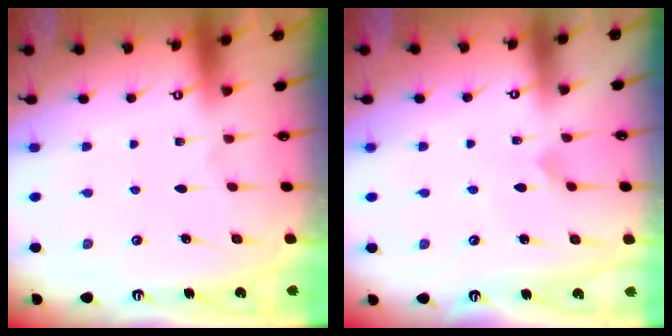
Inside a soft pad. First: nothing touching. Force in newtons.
{"total": 3.8, "press": 3.7, "slide": 0.4}